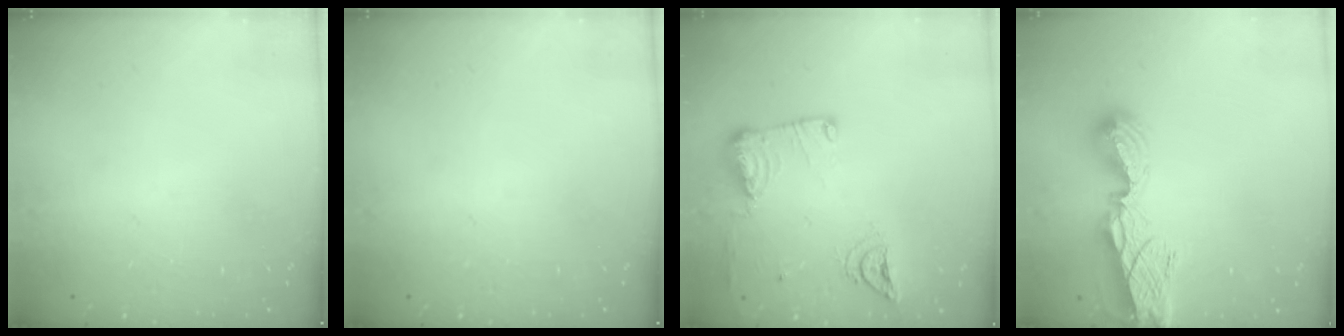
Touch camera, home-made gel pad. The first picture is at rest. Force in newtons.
{"total": 0.0}
{"total": 12.8, "press": 12.7, "slide": 1.6}
{"total": 9.7, "press": 9.7, "slide": 0.9}